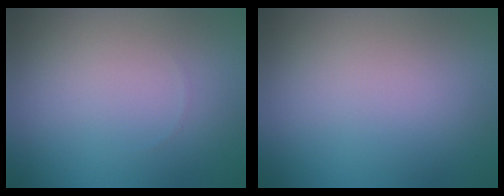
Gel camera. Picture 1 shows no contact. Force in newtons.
{"total": 0.0}